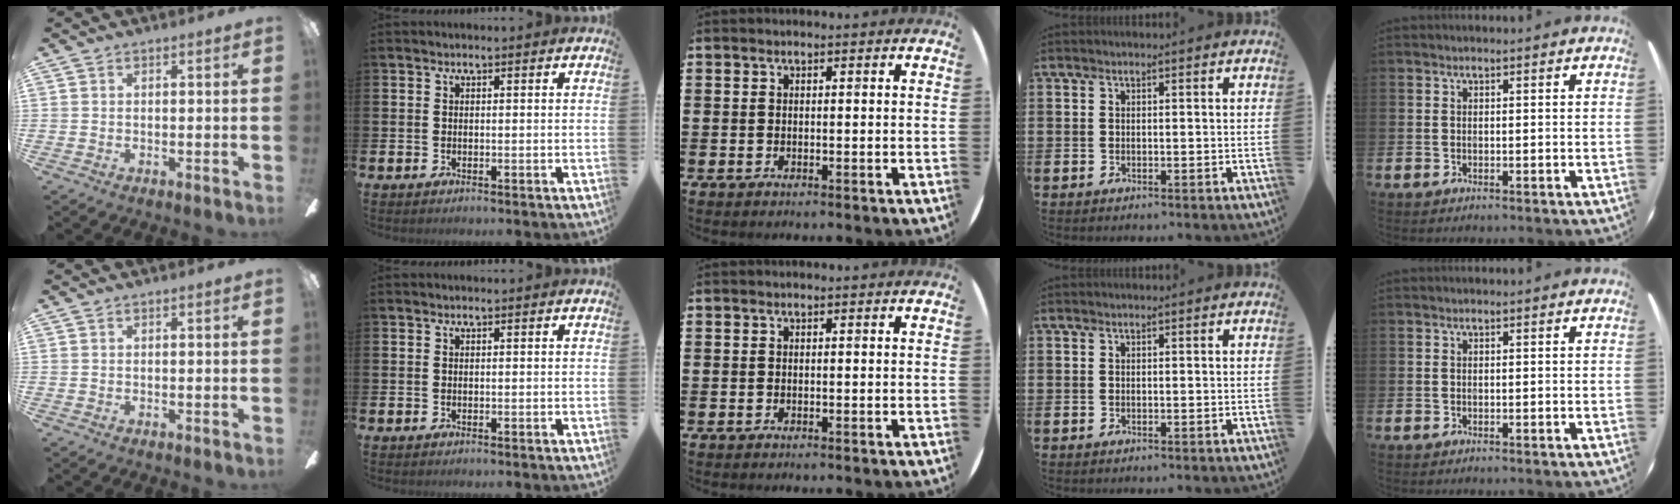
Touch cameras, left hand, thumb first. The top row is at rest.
{}